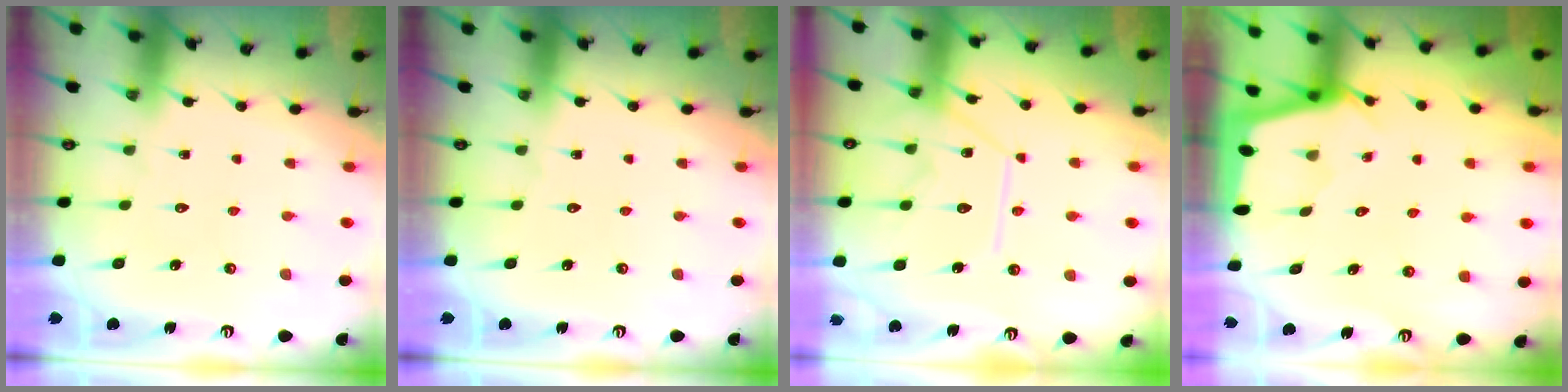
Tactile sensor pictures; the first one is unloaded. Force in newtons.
{"total": 0.0}
{"total": 13.5, "press": 13.5, "slide": 1.3}
{"total": 2.2, "press": 2.2, "slide": 0.3}